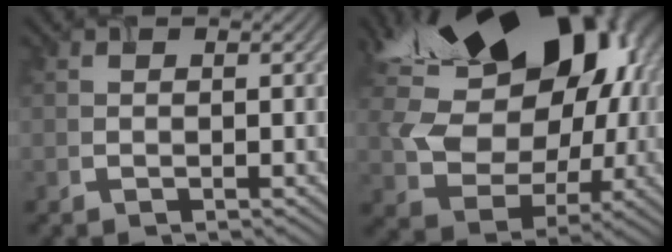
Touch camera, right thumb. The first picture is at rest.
{"total": 21.3, "force": [6.8, 15.5, 12.9], "torque": [-0.239, 0.008, 0.139]}